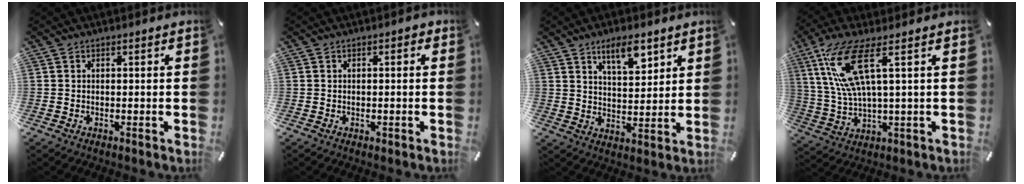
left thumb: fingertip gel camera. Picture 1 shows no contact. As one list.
[{"total": 0.9, "force": [-0.1, 0.7, 0.4], "torque": [-0.006, 0.005, -0.004]}, {"total": 8.1, "force": [5.5, 3.3, 5.0], "torque": [-0.072, -0.028, 0.091]}, {"total": 13.1, "force": [4.7, 3.7, 11.6], "torque": [-0.260, -0.009, 0.079]}]